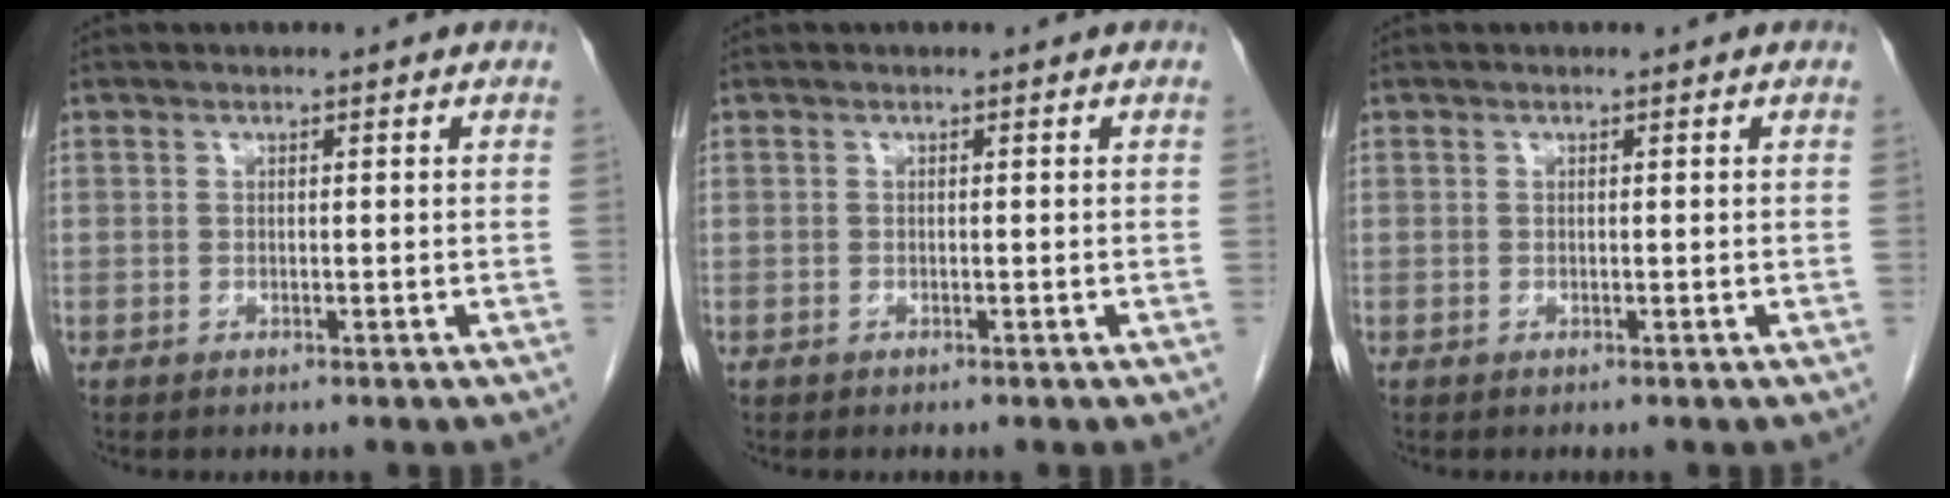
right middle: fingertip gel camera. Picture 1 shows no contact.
{"total": 0.0}
{"total": 0.0}